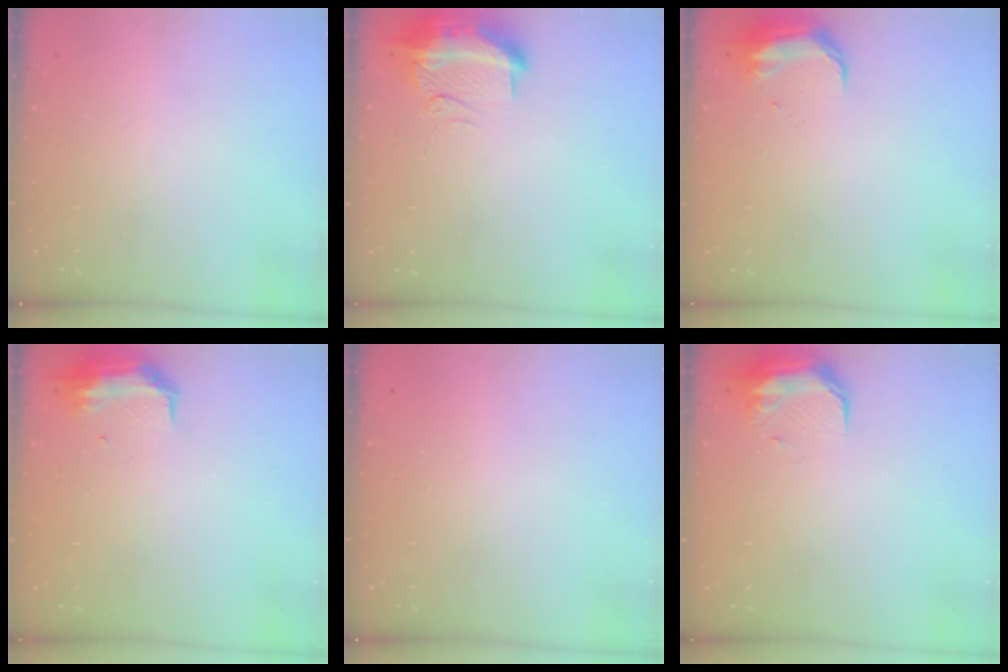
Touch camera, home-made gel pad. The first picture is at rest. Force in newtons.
{"total": 16.8, "press": 12.1, "slide": 11.7}
{"total": 9.4, "press": 9.4, "slide": 0.4}
{"total": 13.0, "press": 11.0, "slide": 6.9}
{"total": 0.0}
{"total": 8.7, "press": 8.6, "slide": 1.3}